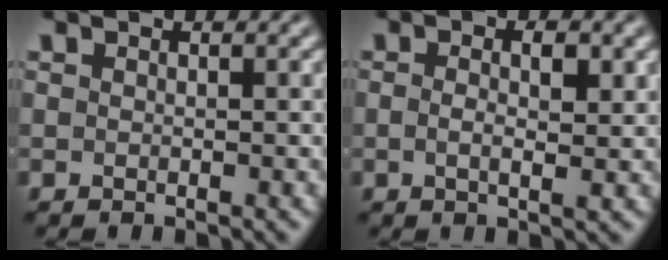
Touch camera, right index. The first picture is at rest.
{"total": 2.2, "force": [-0.2, 0.1, 2.2], "torque": [-0.029, -0.008, 0.001]}